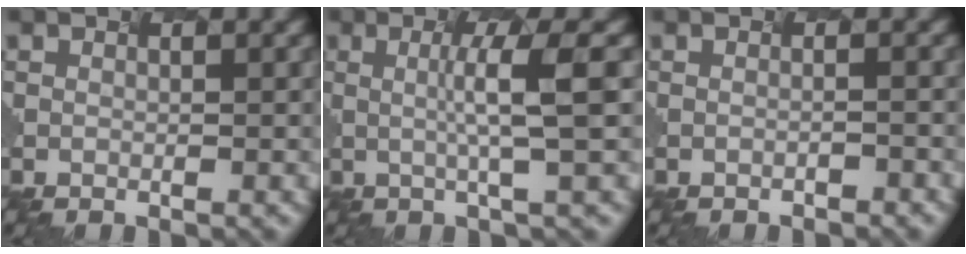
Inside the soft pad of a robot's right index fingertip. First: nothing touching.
{"total": 3.7, "force": [-0.3, -0.2, 3.7], "torque": [-0.073, 0.005, 0.005]}
{"total": 0.9, "force": [-0.7, 0.2, 0.5], "torque": [0.000, 0.003, -0.005]}